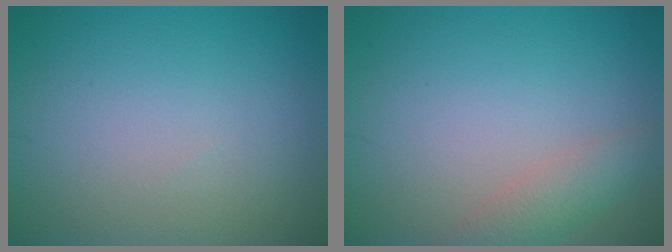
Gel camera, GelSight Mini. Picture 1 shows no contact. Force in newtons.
{"total": 2.5, "press": 2.5, "slide": 0.2}